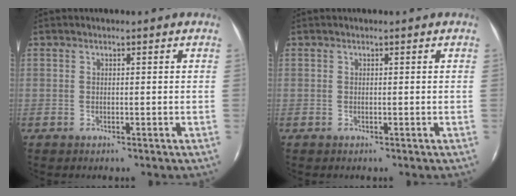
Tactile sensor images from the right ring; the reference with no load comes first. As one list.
[{"total": 0.0}]